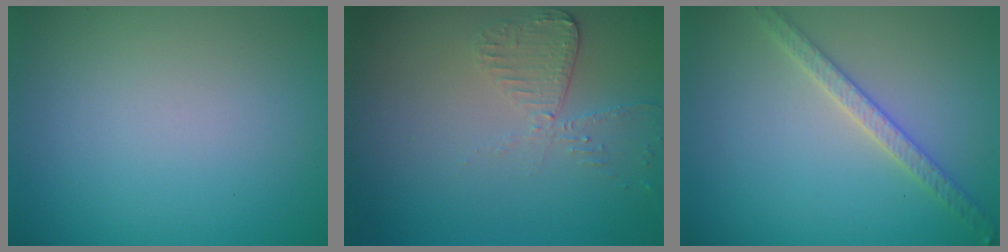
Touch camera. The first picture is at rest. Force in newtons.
{"total": 2.7, "press": 2.4, "slide": 1.2}
{"total": 2.9, "press": 2.8, "slide": 0.6}